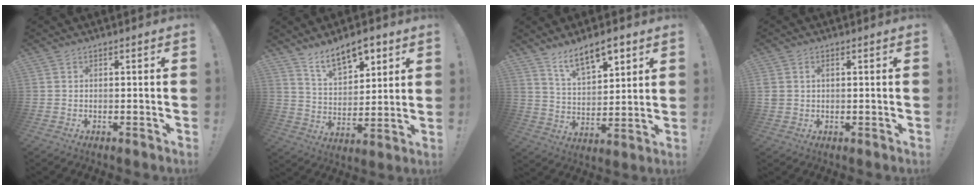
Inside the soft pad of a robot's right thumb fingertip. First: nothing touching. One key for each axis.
{"total": 11.7, "fx": 8.2, "fy": 5.7, "fz": 6.1, "tx": -0.093, "ty": -0.044, "tz": 0.151}
{"total": 11.6, "fx": 7.9, "fy": 5.0, "fz": 6.8, "tx": -0.102, "ty": -0.040, "tz": 0.141}
{"total": 2.3, "fx": 0.7, "fy": 1.8, "fz": 1.1, "tx": -0.016, "ty": 0.000, "tz": 0.012}